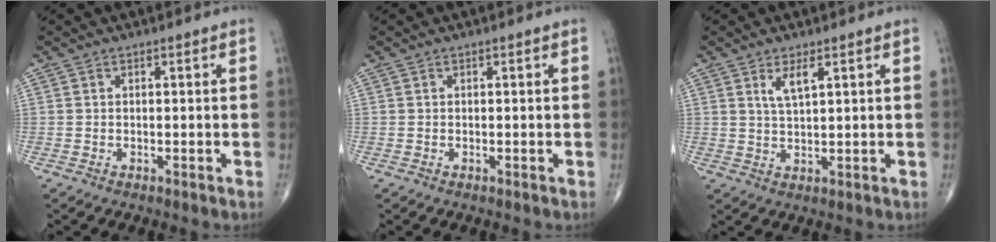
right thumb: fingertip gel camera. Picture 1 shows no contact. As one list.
[{"total": 0.0}, {"total": 2.5, "force": [1.5, 0.3, 2.1], "torque": [-0.045, -0.014, 0.032]}]